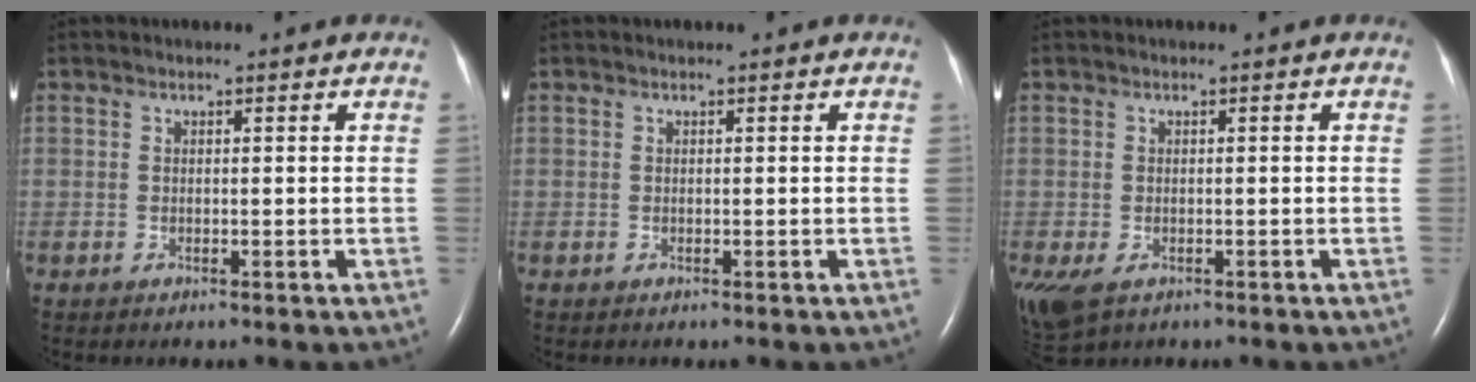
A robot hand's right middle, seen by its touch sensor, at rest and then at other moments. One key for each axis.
{"total": 0.0}
{"total": 6.8, "fx": -3.3, "fy": 4.4, "fz": 4.0, "tx": -0.104, "ty": -0.015, "tz": -0.051}